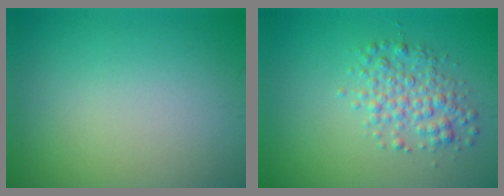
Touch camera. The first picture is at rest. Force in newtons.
{"total": 3.2, "press": 3.2, "slide": 0.1}